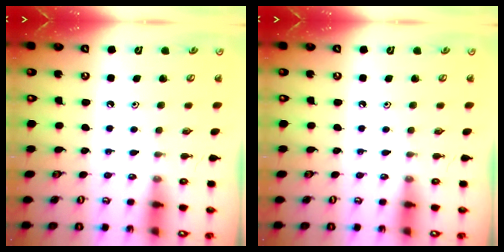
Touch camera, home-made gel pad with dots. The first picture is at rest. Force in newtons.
{"total": 0.0}